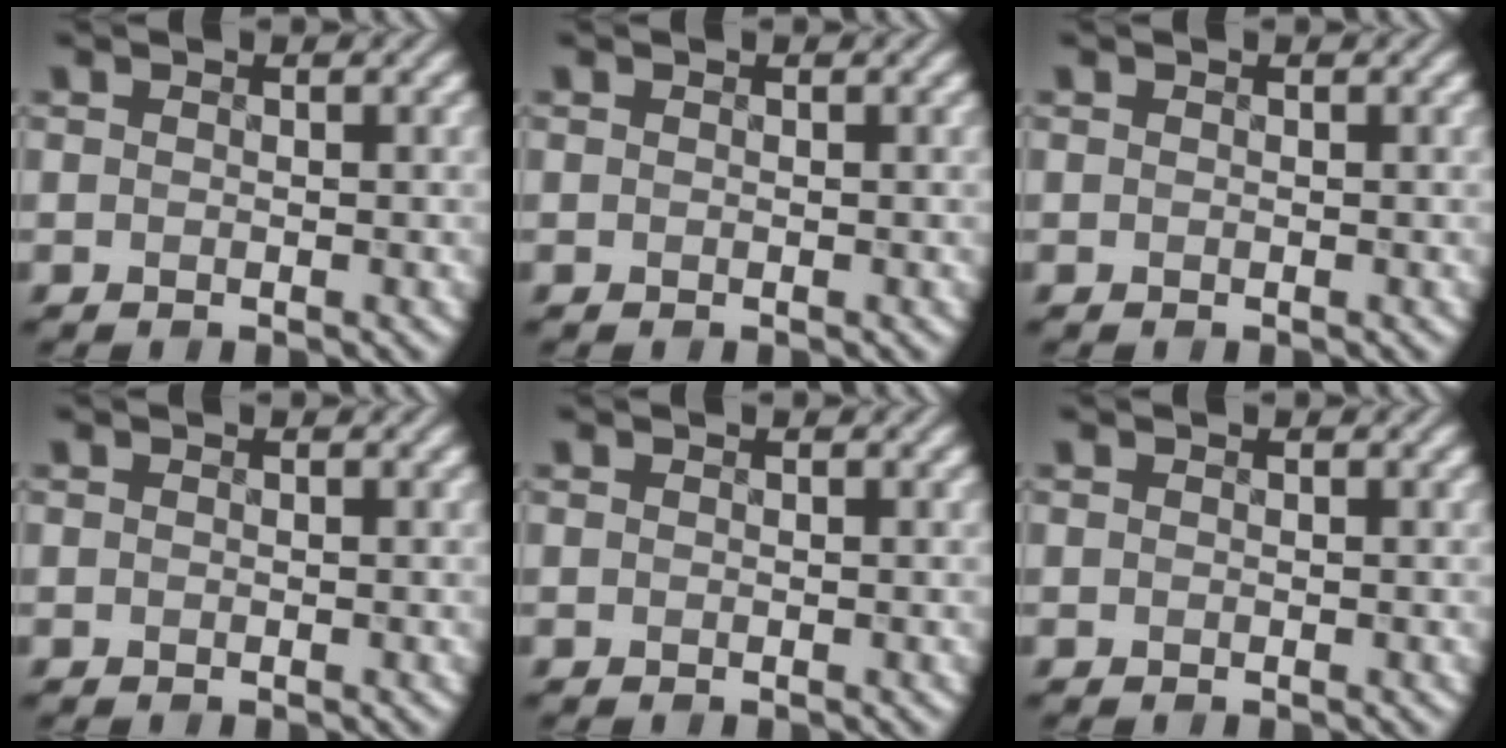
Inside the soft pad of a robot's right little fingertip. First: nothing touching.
{"total": 0.0}
{"total": 0.0}
{"total": 0.0}
{"total": 0.0}
{"total": 0.0}